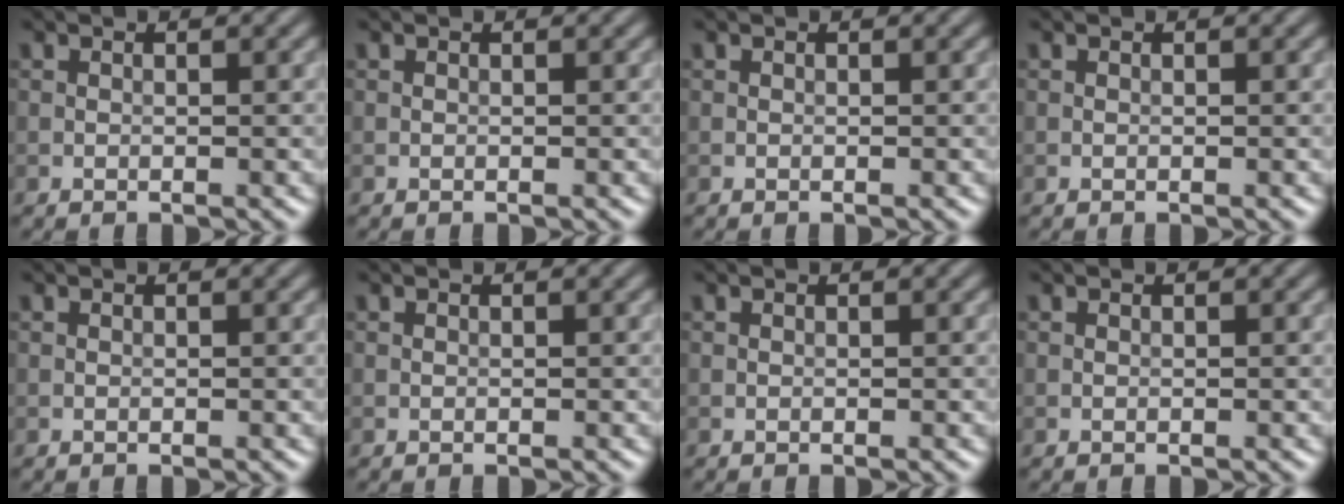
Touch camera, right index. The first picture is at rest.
{"total": 0.0}
{"total": 0.0}
{"total": 0.0}
{"total": 0.0}
{"total": 0.0}
{"total": 0.0}
{"total": 0.0}